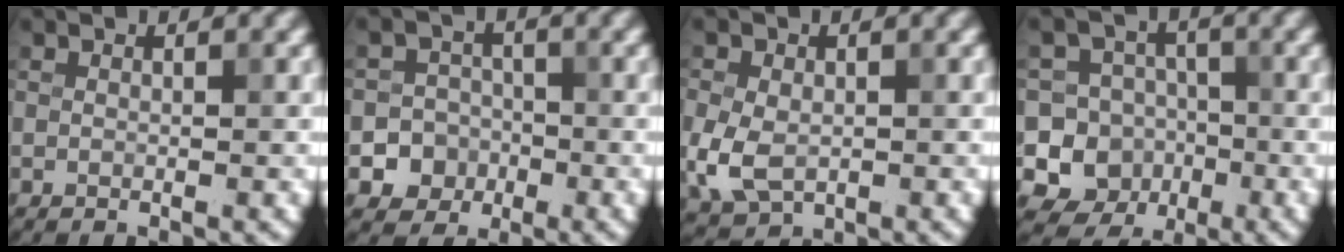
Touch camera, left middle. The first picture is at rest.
{"total": 5.3, "force": [-2.1, 4.8, 0.6], "torque": [0.017, -0.001, -0.051]}
{"total": 4.8, "force": [-1.0, 3.4, 3.2], "torque": [-0.075, -0.009, -0.018]}
{"total": 12.0, "force": [-3.8, 11.1, 2.7], "torque": [-0.053, -0.004, -0.073]}